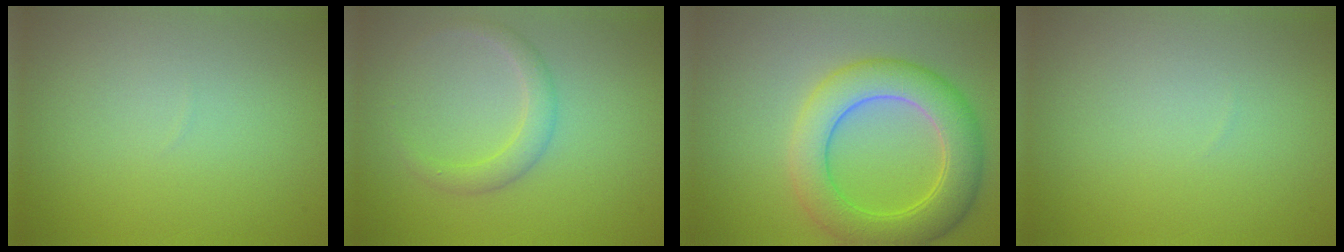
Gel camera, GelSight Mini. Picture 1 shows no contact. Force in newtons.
{"total": 2.0, "press": 2.0, "slide": 0.2}
{"total": 6.8, "press": 6.8, "slide": 0.3}
{"total": 0.0}